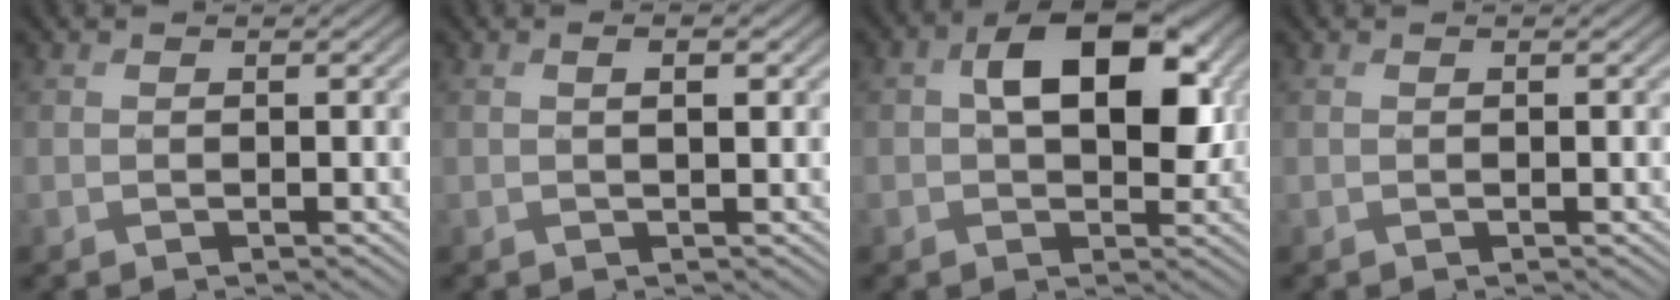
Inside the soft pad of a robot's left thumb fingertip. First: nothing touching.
{"total": 1.8, "force": [0.5, 0.5, 1.7], "torque": [-0.013, -0.008, 0.008]}
{"total": 10.8, "force": [2.2, 6.7, 8.2], "torque": [-0.139, 0.002, 0.032]}
{"total": 0.0}